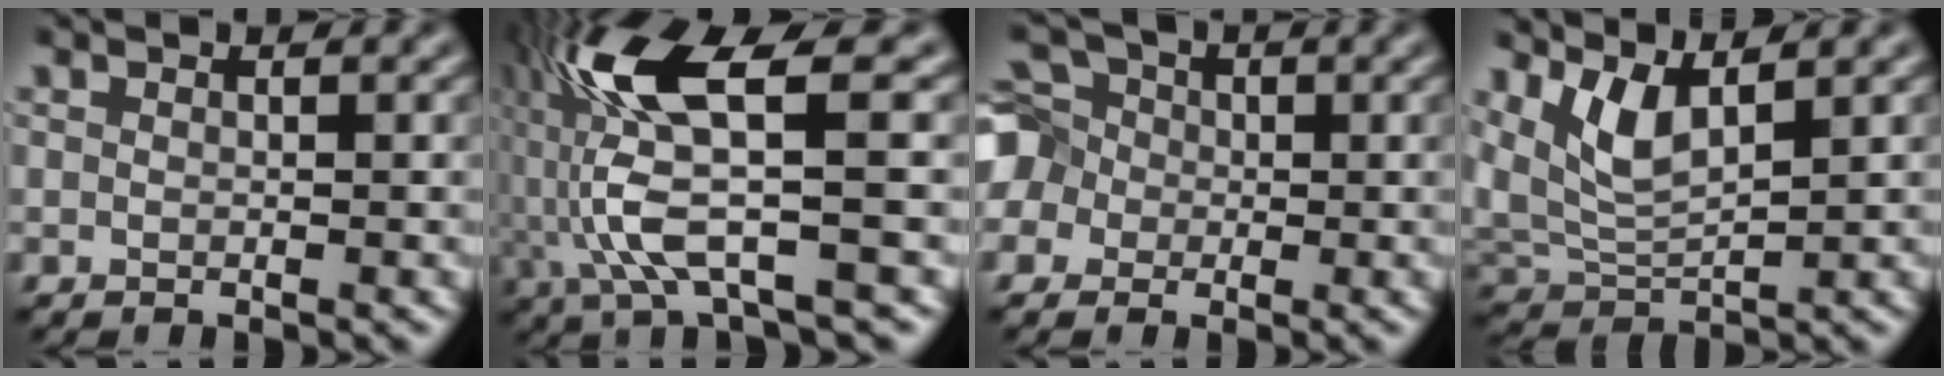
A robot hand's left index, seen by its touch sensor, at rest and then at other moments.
{"total": 10.3, "force": [-0.2, 2.8, 9.9], "torque": [-0.225, 0.013, -0.009]}
{"total": 6.5, "force": [-1.1, 5.8, 2.7], "torque": [-0.064, 0.026, -0.059]}
{"total": 3.9, "force": [1.9, 1.6, 3.1], "torque": [-0.080, -0.009, 0.046]}